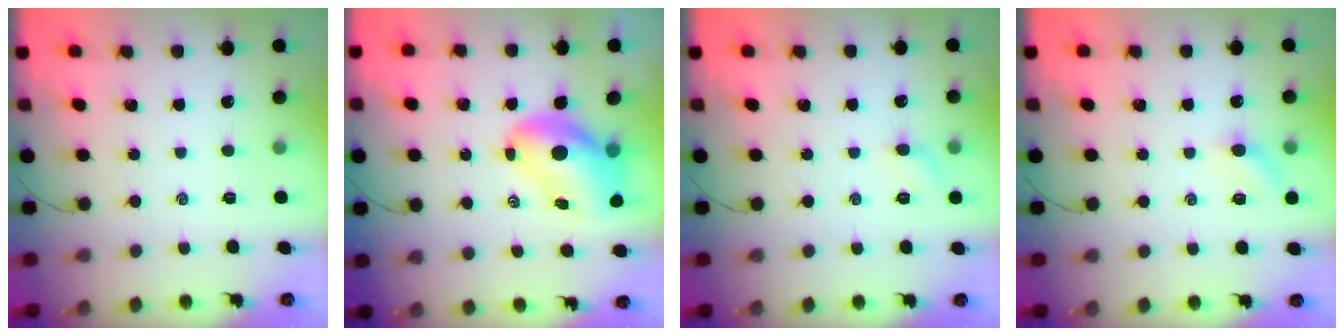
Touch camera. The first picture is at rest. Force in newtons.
{"total": 11.2, "press": 10.6, "slide": 3.5}
{"total": 5.2, "press": 5.0, "slide": 1.3}
{"total": 5.7, "press": 5.5, "slide": 1.5}